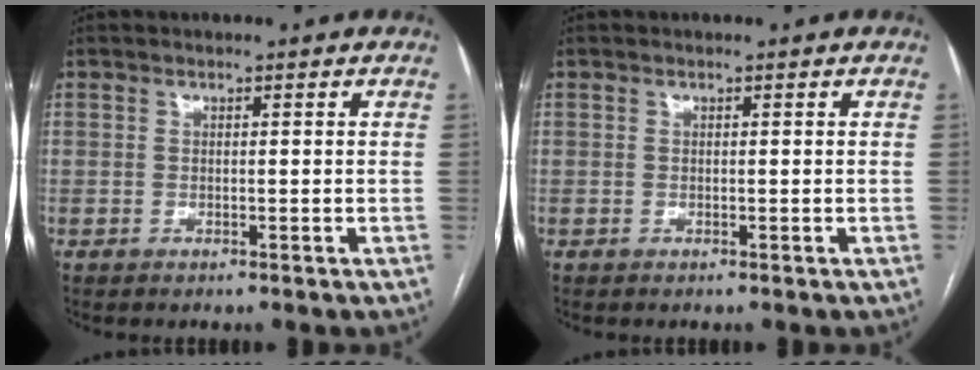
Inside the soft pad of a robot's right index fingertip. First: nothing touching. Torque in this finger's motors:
{"motor_torque": [-0.01, 0.00, 0.00, 0.00]}